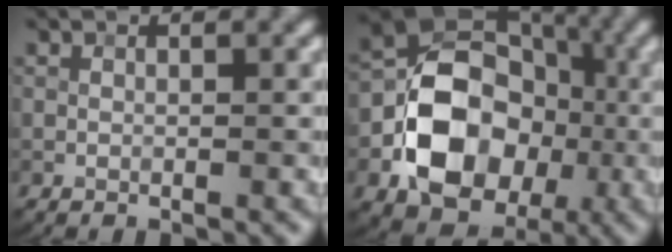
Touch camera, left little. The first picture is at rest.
{"total": 11.3, "force": [-2.8, 8.3, 7.1], "torque": [-0.115, 0.005, -0.054]}